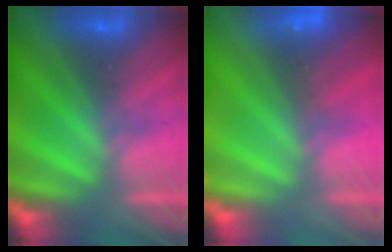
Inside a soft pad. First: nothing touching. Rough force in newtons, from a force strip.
{"total": 2.4}